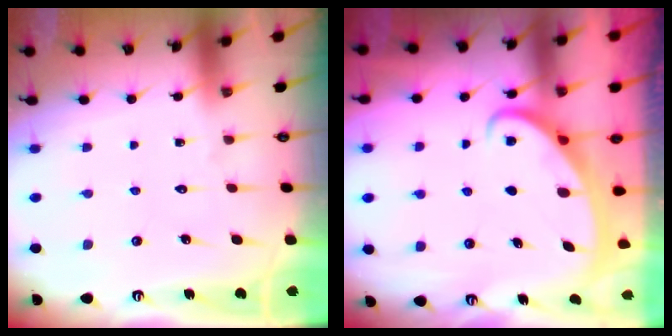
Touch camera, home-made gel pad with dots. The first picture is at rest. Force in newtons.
{"total": 2.6, "press": 2.6, "slide": 0.3}